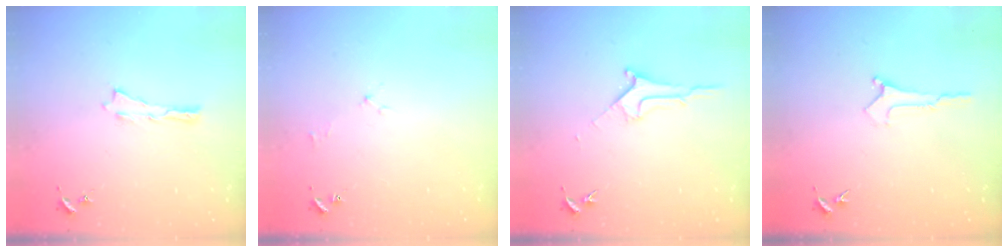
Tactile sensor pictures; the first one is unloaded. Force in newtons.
{"total": 1.7, "press": 1.6, "slide": 0.3}
{"total": 1.8, "press": 1.7, "slide": 0.2}
{"total": 0.0}